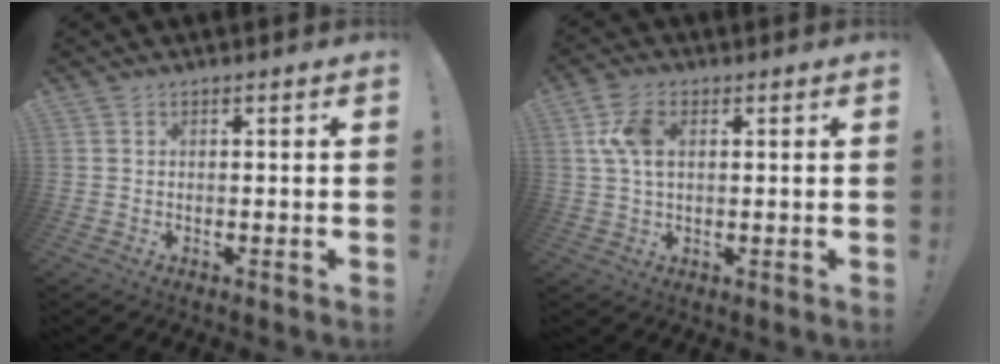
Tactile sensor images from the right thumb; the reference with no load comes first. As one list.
[{"total": 8.2, "force": [2.1, 4.9, 6.3], "torque": [-0.132, 0.008, 0.043]}]